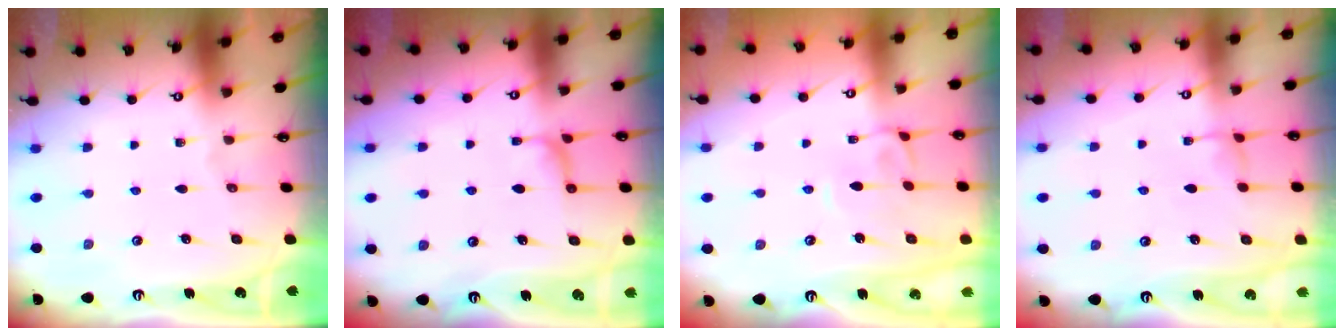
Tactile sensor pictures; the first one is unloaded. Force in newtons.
{"total": 1.7, "press": 1.7, "slide": 0.4}
{"total": 3.0, "press": 2.9, "slide": 0.7}
{"total": 2.1, "press": 2.1, "slide": 0.3}